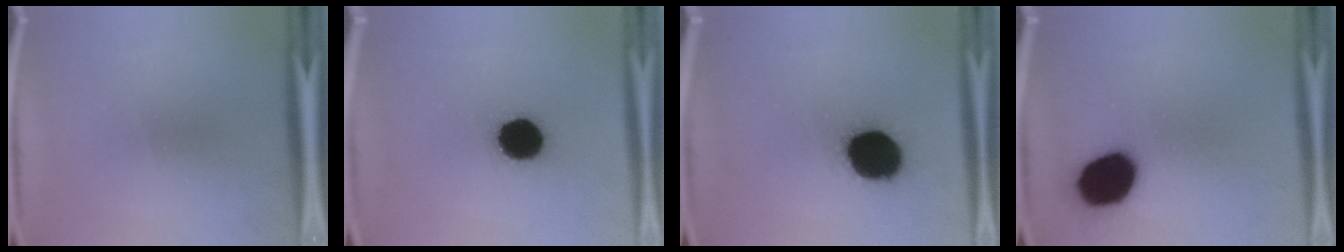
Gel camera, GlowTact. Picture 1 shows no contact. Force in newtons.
{"total": 14.1}
{"total": 18.7}
{"total": 18.4}